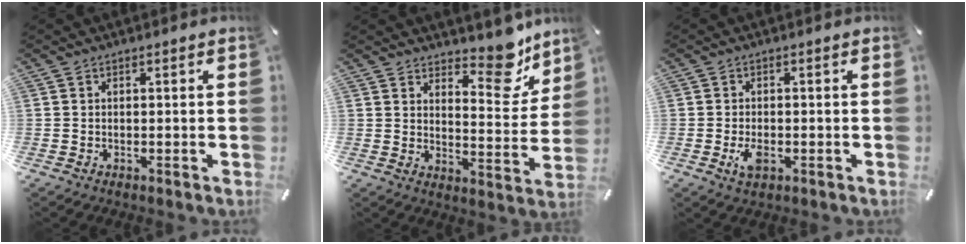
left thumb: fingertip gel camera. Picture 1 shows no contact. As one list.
[{"total": 12.0, "force": [9.1, 5.4, 5.5], "torque": [-0.045, -0.089, 0.155]}, {"total": 3.6, "force": [-1.0, 2.1, 2.7], "torque": [-0.060, 0.000, -0.019]}]